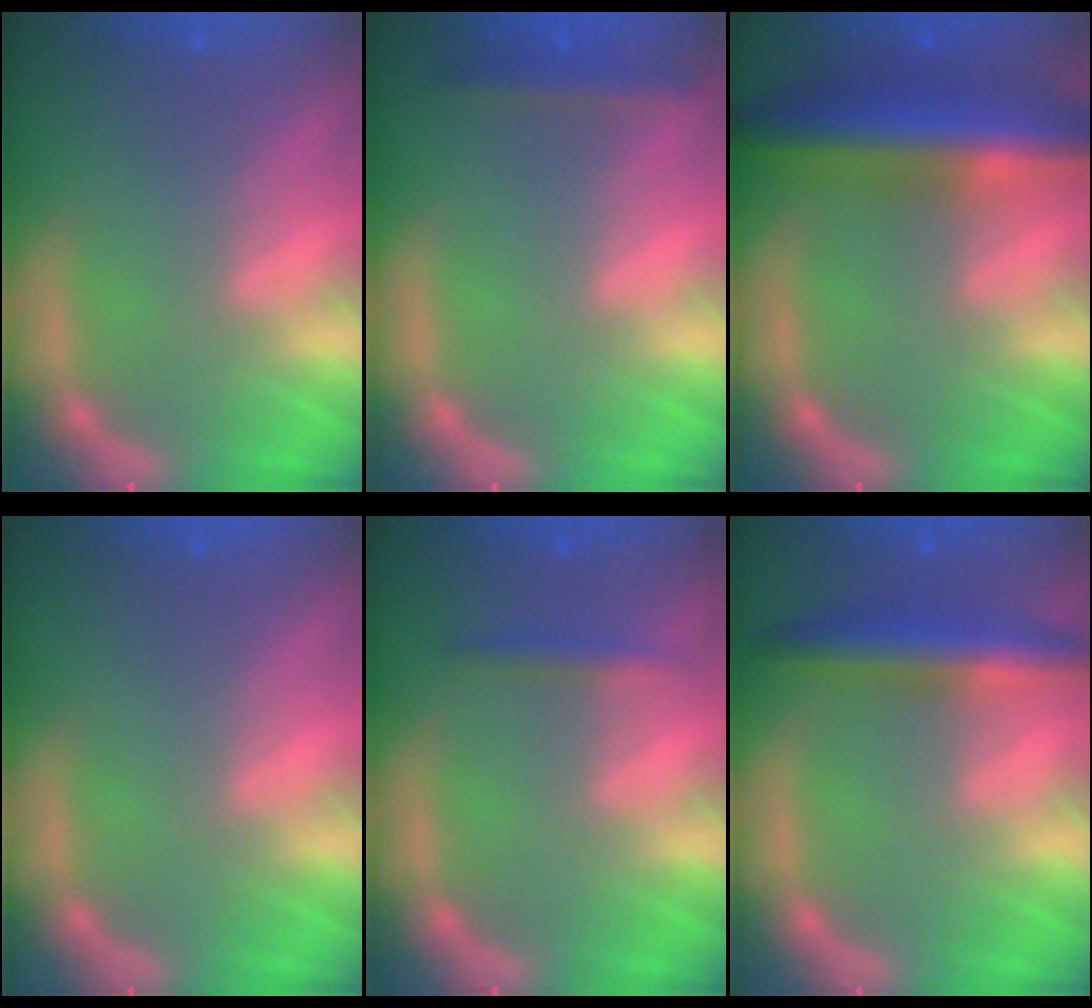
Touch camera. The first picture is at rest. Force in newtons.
{"total": 1.9}
{"total": 8.5}
{"total": 0.0}
{"total": 1.4}
{"total": 5.0}